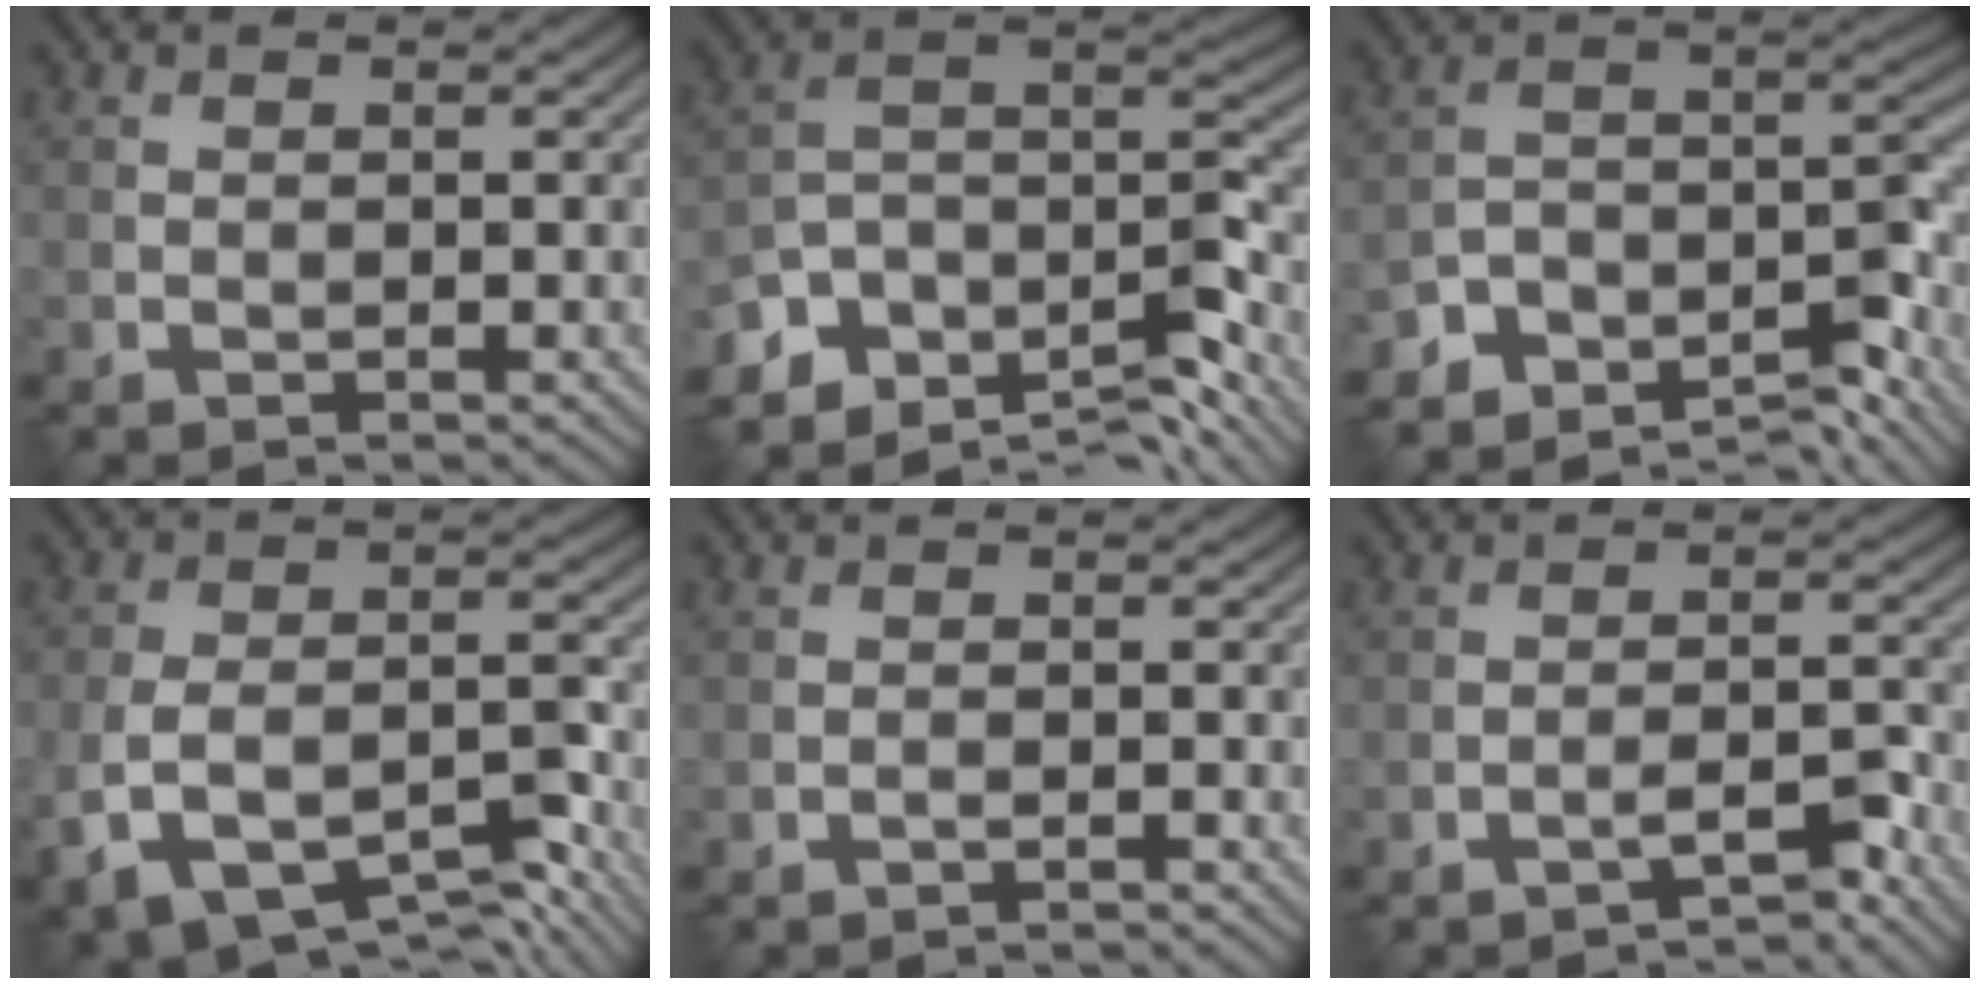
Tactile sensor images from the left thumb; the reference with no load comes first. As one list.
[{"total": 10.1, "force": [-7.3, 4.6, 5.3], "torque": [-0.103, 0.006, -0.125]}, {"total": 9.1, "force": [-7.6, 3.5, 3.7], "torque": [-0.056, -0.009, -0.143]}, {"total": 11.4, "force": [-6.4, 5.2, 7.8], "torque": [-0.151, -0.020, -0.098]}, {"total": 1.0, "force": [-0.9, 0.1, 0.4], "torque": [-0.006, 0.002, -0.018]}, {"total": 3.4, "force": [-2.7, 0.4, 1.9], "torque": [-0.030, 0.013, -0.049]}]